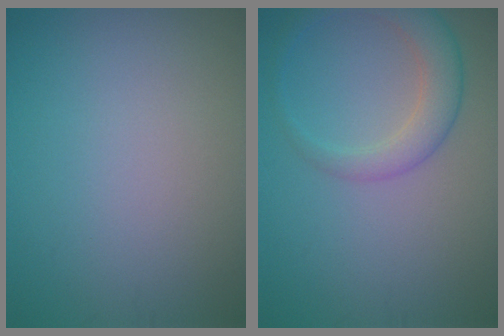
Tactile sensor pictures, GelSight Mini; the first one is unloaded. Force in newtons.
{"total": 2.9, "press": 2.8, "slide": 0.1}